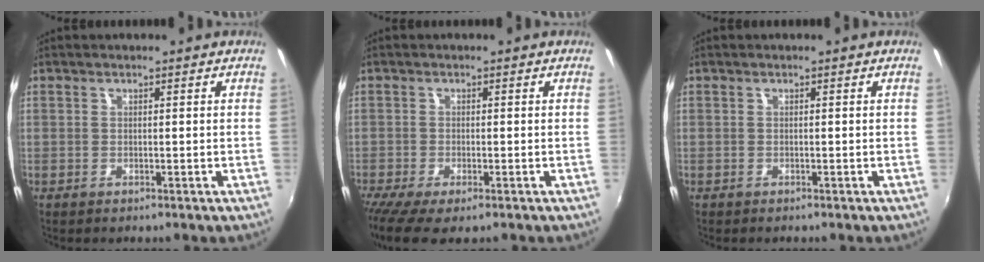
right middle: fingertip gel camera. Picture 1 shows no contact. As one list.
[{"total": 6.1, "force": [-4.2, 1.4, 4.1], "torque": [-0.097, -0.030, -0.073]}, {"total": 0.0}]